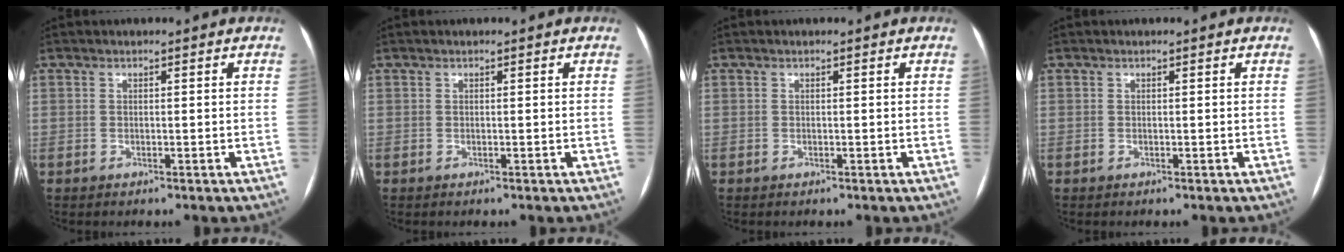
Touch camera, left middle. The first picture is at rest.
{"total": 0.0}
{"total": 0.0}
{"total": 0.0}